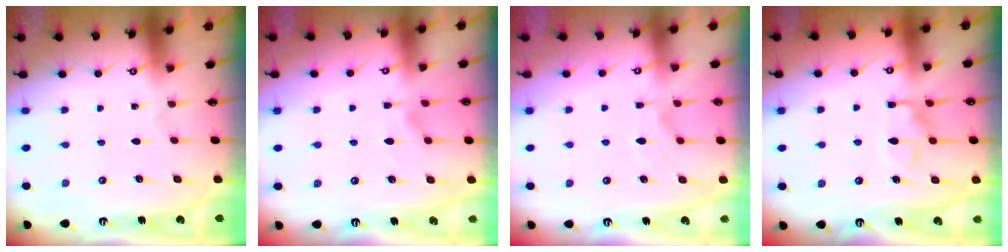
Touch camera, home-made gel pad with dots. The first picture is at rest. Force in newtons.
{"total": 1.8, "press": 1.6, "slide": 1.0}
{"total": 5.2, "press": 5.0, "slide": 1.3}
{"total": 10.4, "press": 10.4, "slide": 1.1}